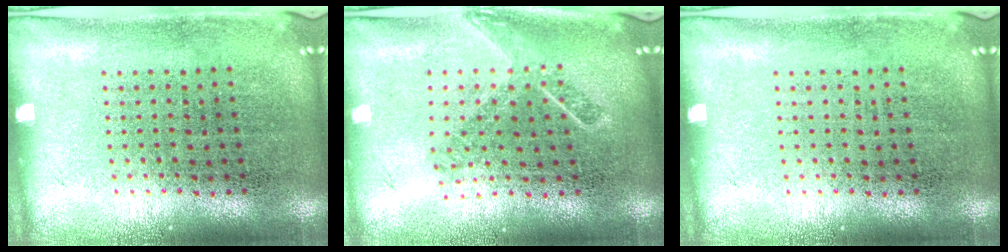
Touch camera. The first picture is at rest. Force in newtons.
{"total": 1.8, "press": 1.3, "slide": 1.3}
{"total": 0.0}